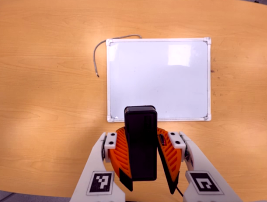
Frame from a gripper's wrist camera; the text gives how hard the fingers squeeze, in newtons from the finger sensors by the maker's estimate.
{"total": 9.9, "left": 9.9, "right": 9.9}